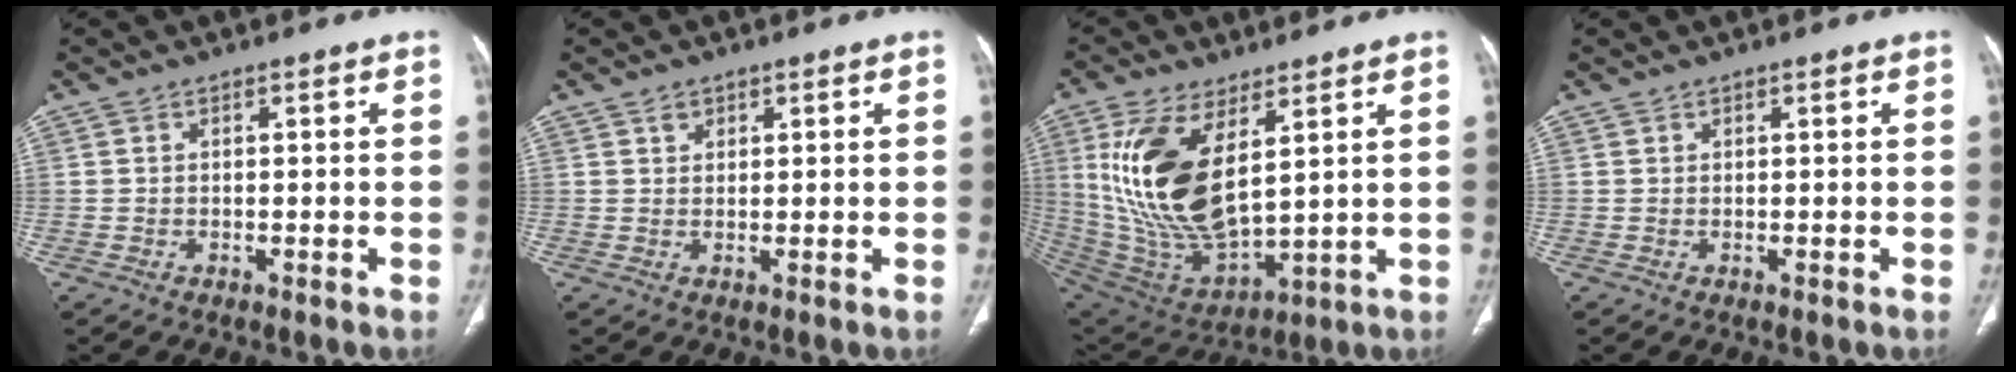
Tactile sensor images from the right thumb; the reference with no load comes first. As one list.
[{"total": 1.4, "force": [0.8, 1.1, 0.3], "torque": [0.007, -0.003, 0.012]}, {"total": 19.5, "force": [5.9, 8.9, 16.2], "torque": [-0.318, -0.028, 0.132]}, {"total": 0.0}]